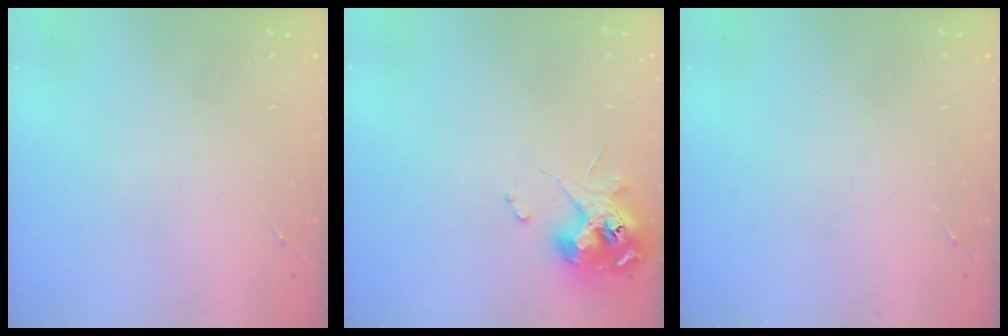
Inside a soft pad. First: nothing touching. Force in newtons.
{"total": 11.3, "press": 11.2, "slide": 1.5}
{"total": 0.0}